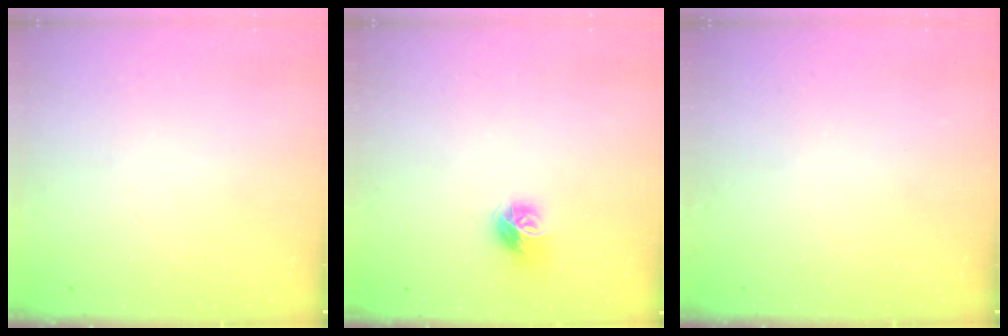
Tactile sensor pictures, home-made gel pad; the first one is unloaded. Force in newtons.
{"total": 9.4, "press": 9.4, "slide": 0.5}
{"total": 0.0}